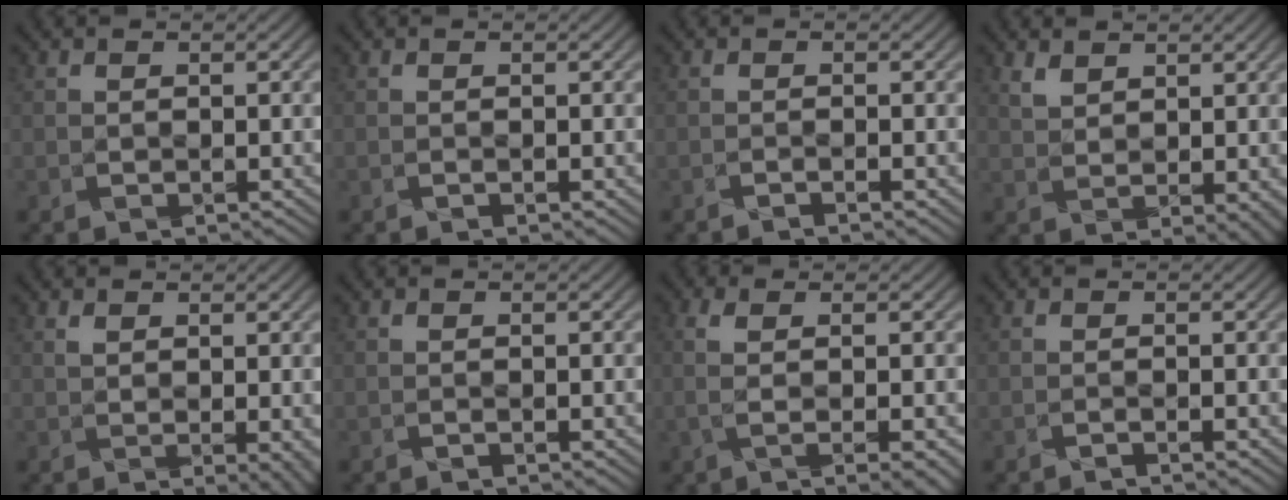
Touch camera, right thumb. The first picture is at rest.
{"total": 0.0}
{"total": 1.1, "force": [-0.9, -0.4, 0.3], "torque": [-0.003, 0.001, -0.017]}
{"total": 3.0, "force": [1.8, 1.4, 2.0], "torque": [-0.046, -0.001, 0.037]}
{"total": 2.7, "force": [0.5, 1.1, 2.4], "torque": [-0.037, 0.004, 0.013]}
{"total": 0.0}
{"total": 4.1, "force": [-0.4, -0.1, 4.1], "torque": [-0.078, 0.006, -0.006]}
{"total": 0.7, "force": [-0.6, -0.2, 0.4], "torque": [-0.002, 0.001, -0.011]}